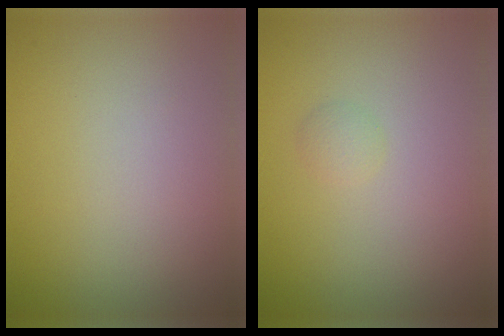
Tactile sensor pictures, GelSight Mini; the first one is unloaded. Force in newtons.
{"total": 0.8, "press": 0.8, "slide": 0.0}